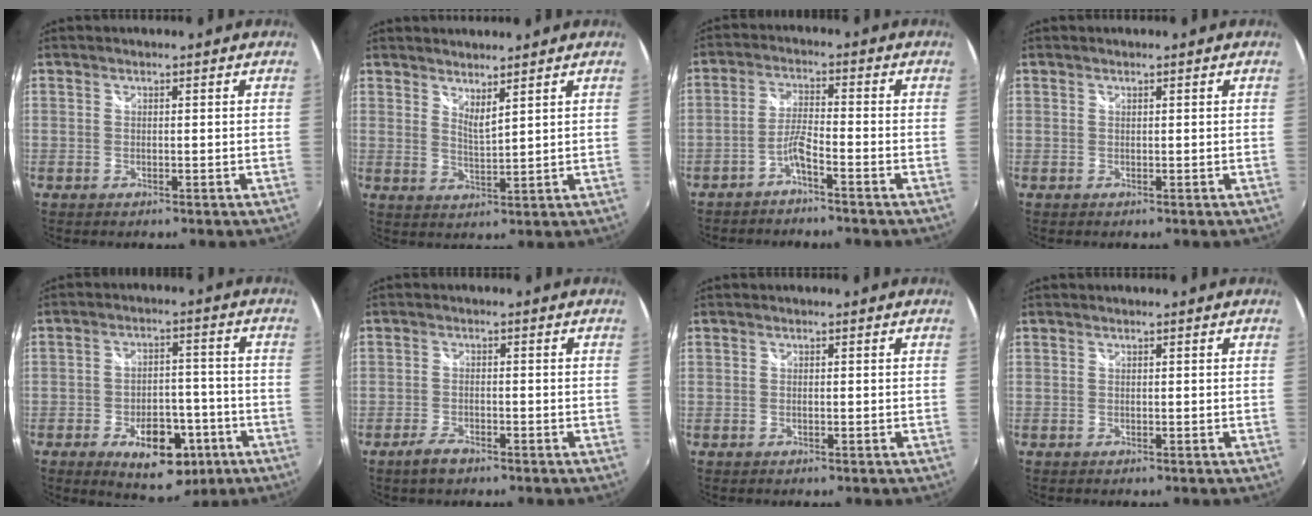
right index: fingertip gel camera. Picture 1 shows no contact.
{"total": 3.4, "force": [3.0, 0.1, 1.7], "torque": [-0.029, -0.007, 0.046]}
{"total": 3.6, "force": [-2.7, -0.1, 2.4], "torque": [-0.065, 0.011, -0.051]}
{"total": 0.0}
{"total": 12.8, "force": [-6.4, 7.0, 8.6], "torque": [-0.138, 0.011, -0.078]}
{"total": 3.5, "force": [-2.6, 1.2, 2.1], "torque": [-0.055, -0.004, -0.049]}
{"total": 0.0}
{"total": 0.0}